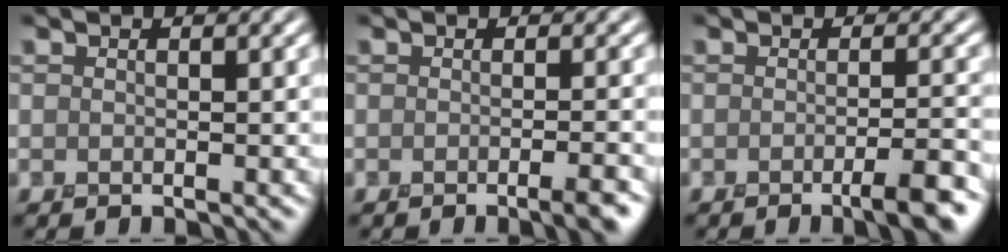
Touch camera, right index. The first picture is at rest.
{"total": 2.5, "force": [-1.2, 0.6, 2.1], "torque": [-0.021, -0.002, -0.022]}
{"total": 3.8, "force": [-1.7, 0.7, 3.2], "torque": [-0.043, -0.003, -0.033]}